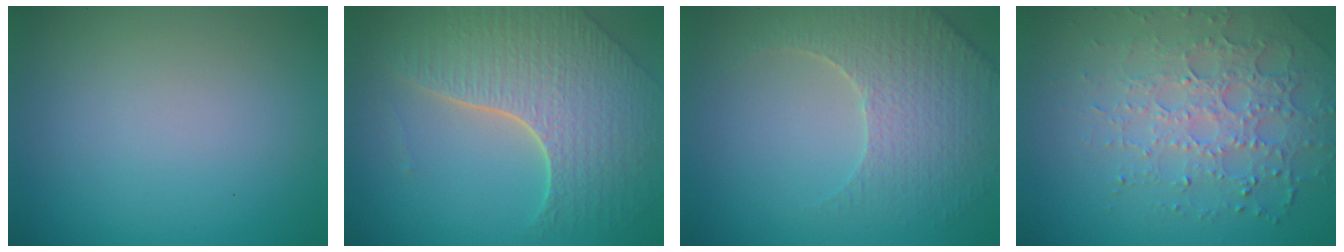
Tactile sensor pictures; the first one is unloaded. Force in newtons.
{"total": 7.6, "press": 5.5, "slide": 5.2}
{"total": 4.1, "press": 4.0, "slide": 0.9}
{"total": 4.9, "press": 4.3, "slide": 2.5}